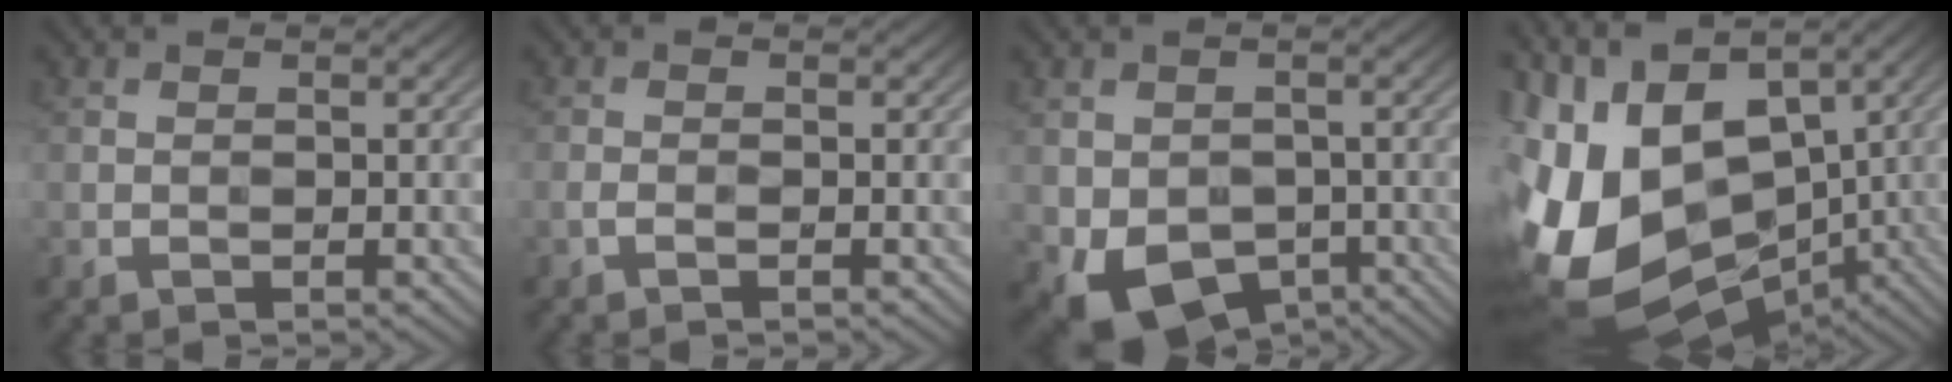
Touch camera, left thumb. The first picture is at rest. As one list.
[{"total": 0.9, "force": [-0.5, 0.1, 0.8], "torque": [-0.014, 0.006, -0.014]}, {"total": 7.8, "force": [-3.2, 5.6, 4.4], "torque": [-0.084, -0.027, -0.041]}, {"total": 18.1, "force": [-0.3, 11.9, 13.6], "torque": [-0.272, -0.013, 0.028]}]